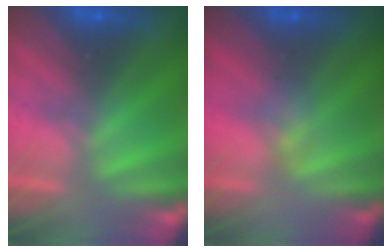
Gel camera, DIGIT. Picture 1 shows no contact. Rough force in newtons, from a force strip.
{"total": 2.3}